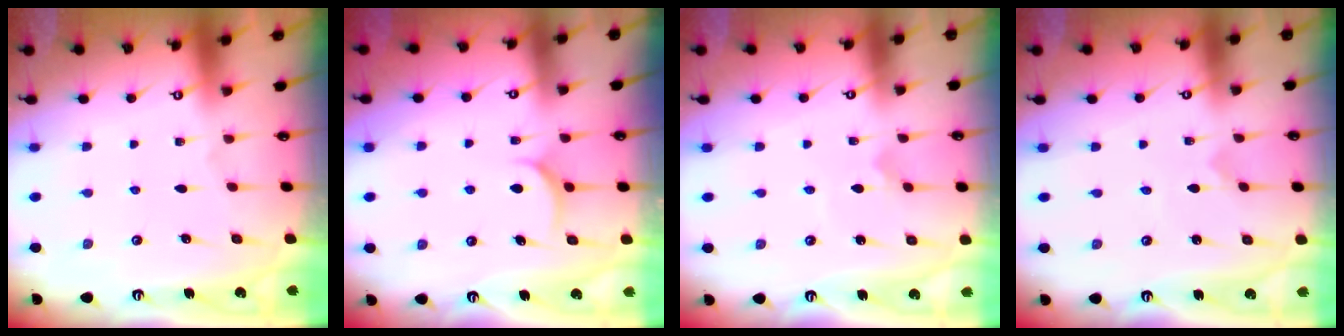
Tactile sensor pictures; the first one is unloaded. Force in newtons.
{"total": 6.2, "press": 6.2, "slide": 0.2}
{"total": 3.2, "press": 3.1, "slide": 0.2}
{"total": 0.0}